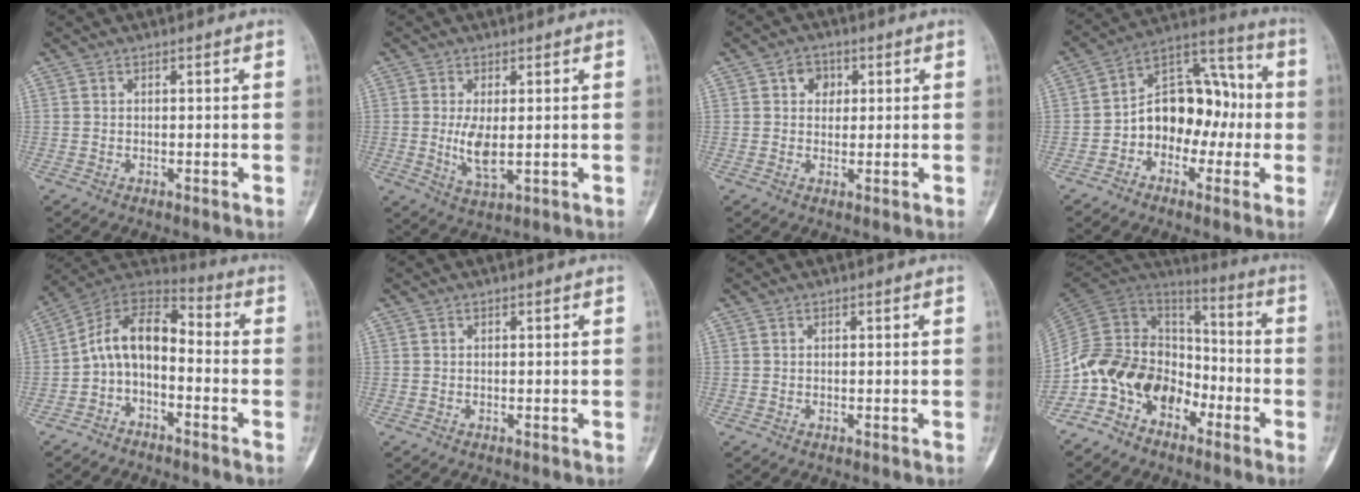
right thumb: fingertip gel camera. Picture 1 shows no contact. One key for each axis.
{"total": 5.5, "fx": 0.0, "fy": 2.2, "fz": 5.0, "tx": -0.098, "ty": -0.015, "tz": 0.006}
{"total": 3.7, "fx": 1.1, "fy": 3.1, "fz": 1.7, "tx": -0.003, "ty": 0.001, "tz": 0.014}
{"total": 14.7, "fx": -2.1, "fy": 10.4, "fz": 10.2, "tx": -0.118, "ty": 0.056, "tz": -0.044}
{"total": 10.9, "fx": -2.6, "fy": 6.4, "fz": 8.4, "tx": -0.135, "ty": 0.076, "tz": -0.061}
{"total": 0.0}
{"total": 0.0}
{"total": 18.7, "fx": -9.8, "fy": 12.8, "fz": 9.6, "tx": -0.164, "ty": 0.093, "tz": -0.189}